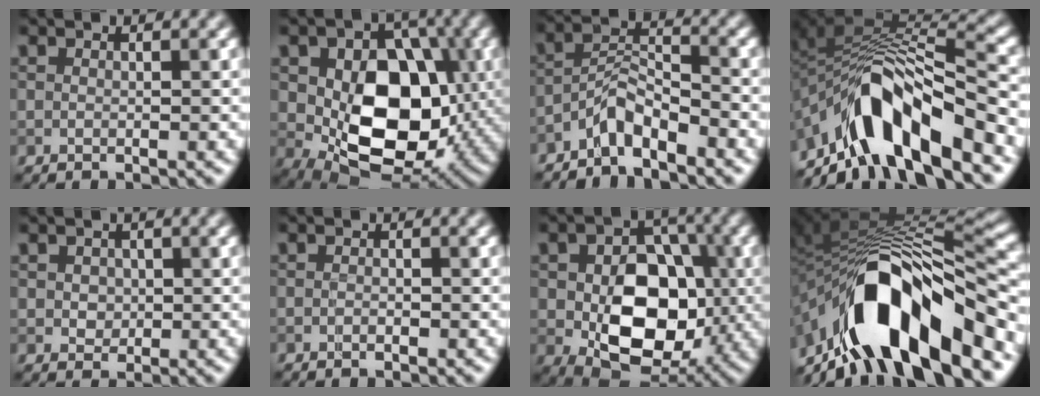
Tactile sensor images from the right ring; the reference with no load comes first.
{"total": 10.9, "force": [-0.1, 7.3, 8.1], "torque": [-0.134, -0.016, -0.002]}
{"total": 3.7, "force": [-3.2, 0.6, 1.7], "torque": [-0.033, 0.013, -0.069]}
{"total": 10.6, "force": [-6.7, 3.4, 7.4], "torque": [-0.110, 0.012, -0.120]}
{"total": 1.4, "force": [0.1, 1.3, 0.6], "torque": [-0.017, -0.004, 0.006]}
{"total": 0.7, "force": [-0.6, 0.1, 0.4], "torque": [-0.008, -0.001, -0.013]}
{"total": 9.8, "force": [-1.3, 6.6, 7.1], "torque": [-0.118, -0.004, -0.024]}
{"total": 13.4, "force": [-7.2, 5.0, 10.2], "torque": [-0.160, 0.011, -0.125]}